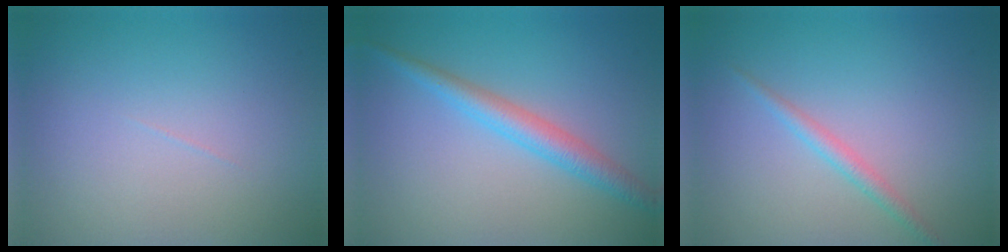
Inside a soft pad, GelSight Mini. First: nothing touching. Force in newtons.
{"total": 2.9, "press": 2.9, "slide": 0.0}
{"total": 1.5, "press": 1.5, "slide": 0.0}